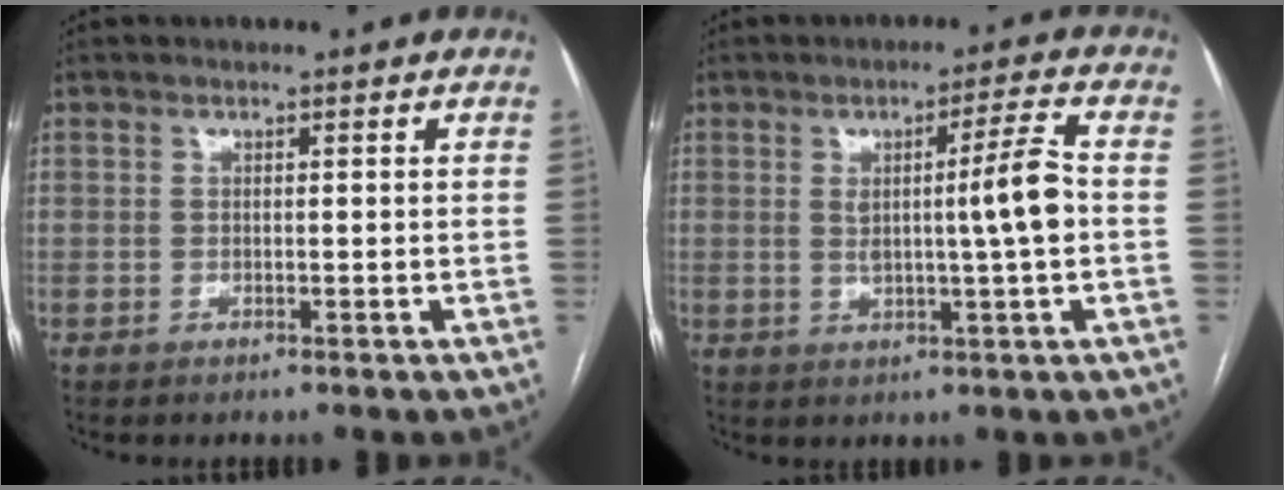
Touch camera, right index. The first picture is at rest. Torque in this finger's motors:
{"motor_torque": [0.24, -0.06, 0.18, 0.04]}